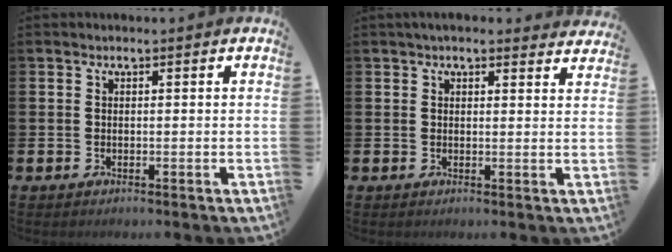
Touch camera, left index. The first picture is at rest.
{"total": 2.8, "force": [2.7, 0.6, 0.5], "torque": [-0.011, -0.008, 0.047]}